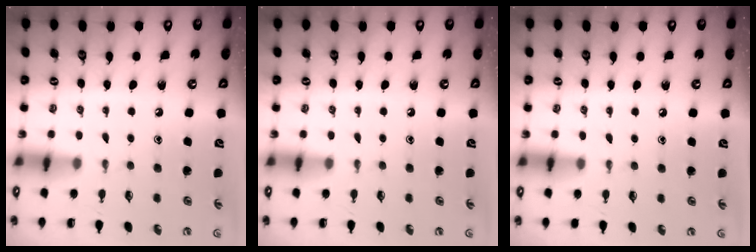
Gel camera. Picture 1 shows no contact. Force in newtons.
{"total": 0.0}
{"total": 4.1, "press": 4.0, "slide": 0.7}